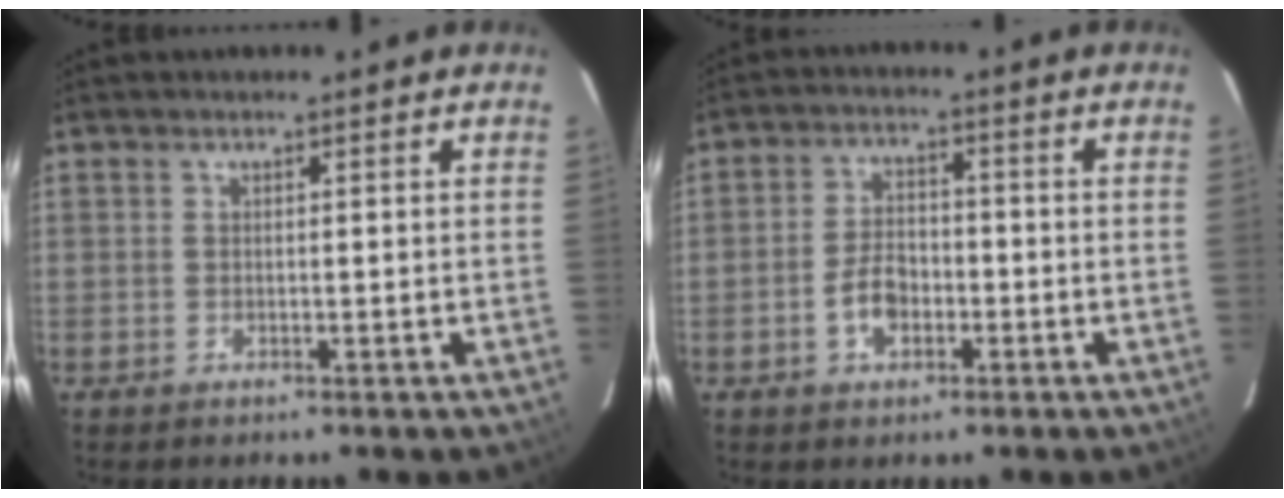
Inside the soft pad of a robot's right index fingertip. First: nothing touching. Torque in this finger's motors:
{"motor_torque": [0.92, 0.02, 0.12, 0.03]}